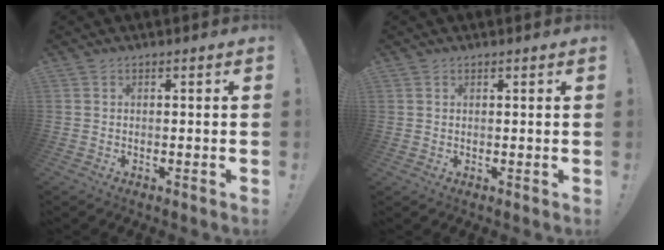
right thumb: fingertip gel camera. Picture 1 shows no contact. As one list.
[{"total": 1.8, "force": [1.0, 1.5, 0.0], "torque": [0.015, -0.011, 0.016]}]